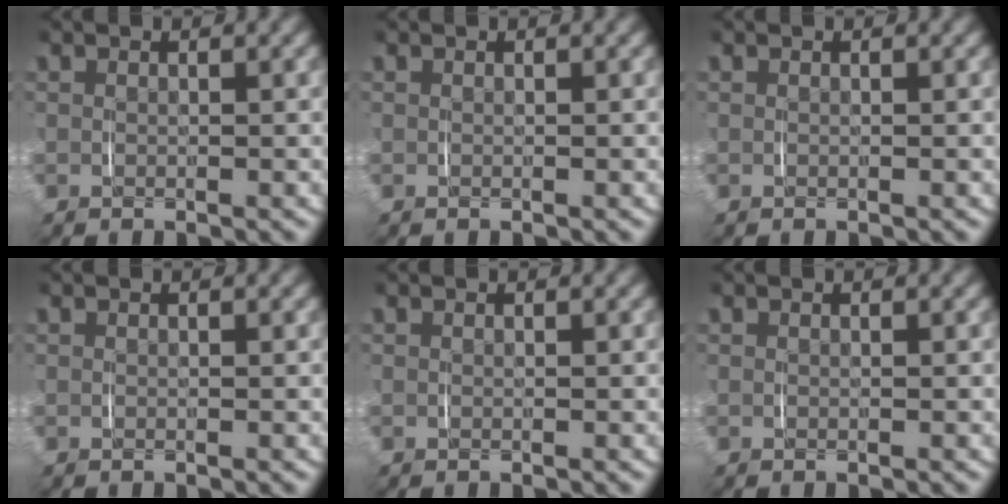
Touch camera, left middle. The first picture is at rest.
{"total": 0.0}
{"total": 0.0}
{"total": 0.0}
{"total": 0.0}
{"total": 0.0}